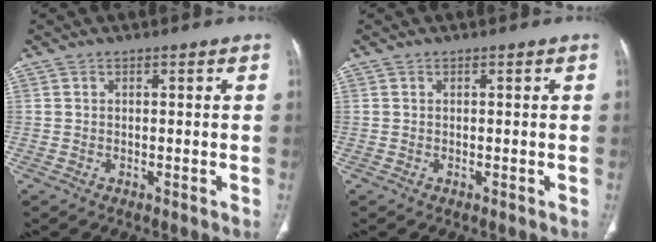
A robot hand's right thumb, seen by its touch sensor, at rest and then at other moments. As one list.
[{"total": 0.0}]